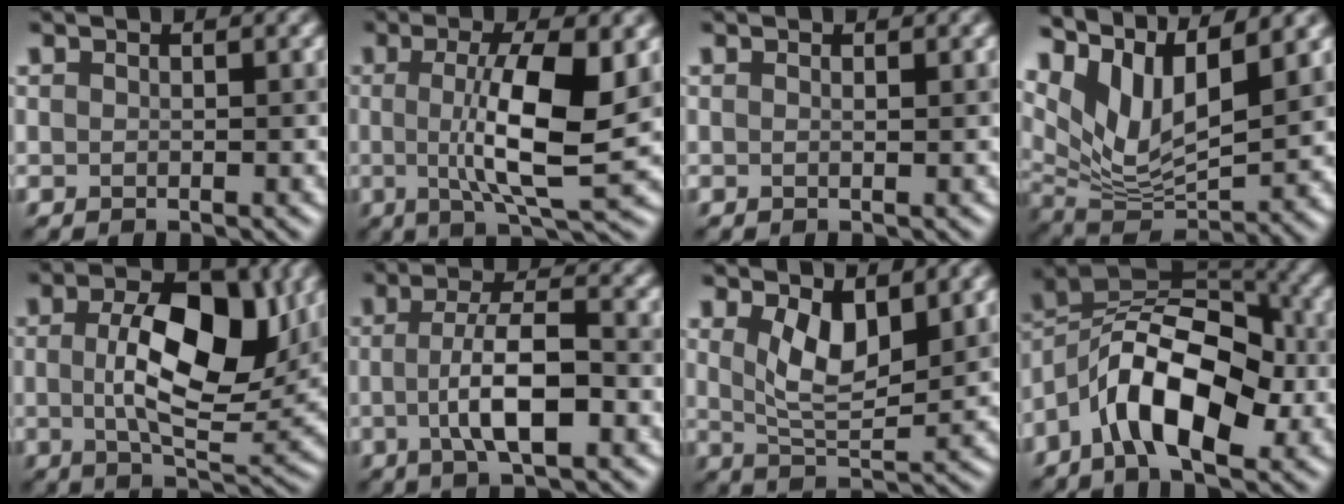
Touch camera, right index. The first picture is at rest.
{"total": 8.6, "force": [0.4, 2.0, 8.4], "torque": [-0.133, -0.009, 0.010]}
{"total": 0.0}
{"total": 9.1, "force": [5.2, 3.1, 6.7], "torque": [-0.139, -0.003, 0.101]}
{"total": 9.8, "force": [1.4, 4.7, 8.4], "torque": [-0.140, 0.002, 0.020]}
{"total": 5.7, "force": [-0.9, 1.6, 5.4], "torque": [-0.099, 0.003, -0.020]}
{"total": 4.6, "force": [2.0, 1.9, 3.6], "torque": [-0.076, -0.009, 0.042]}
{"total": 9.8, "force": [-3.9, 4.3, 7.9], "torque": [-0.131, 0.019, -0.081]}